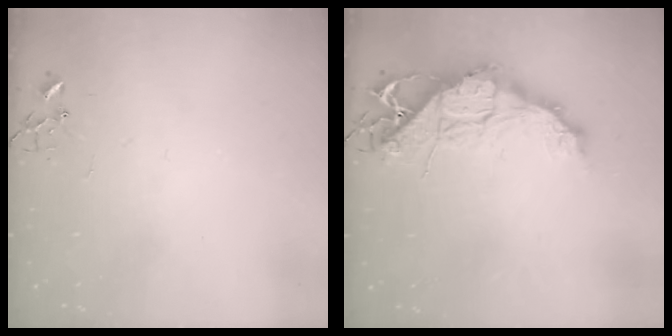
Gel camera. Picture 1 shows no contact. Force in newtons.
{"total": 14.7, "press": 14.6, "slide": 1.4}